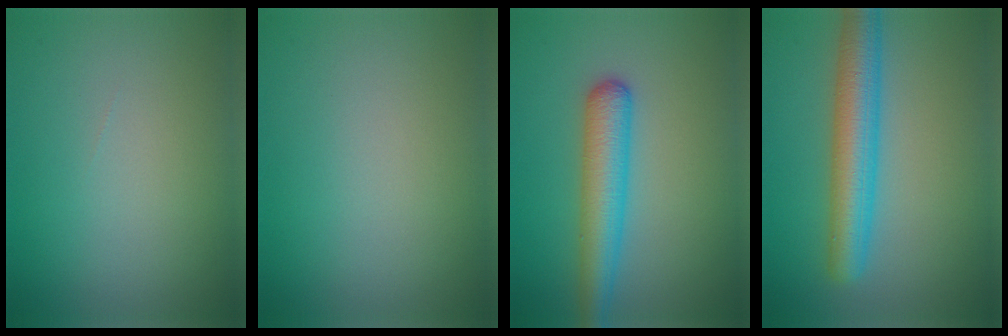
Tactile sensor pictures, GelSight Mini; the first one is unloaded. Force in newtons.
{"total": 0.0}
{"total": 4.7, "press": 4.7, "slide": 0.2}
{"total": 5.8, "press": 5.8, "slide": 0.1}